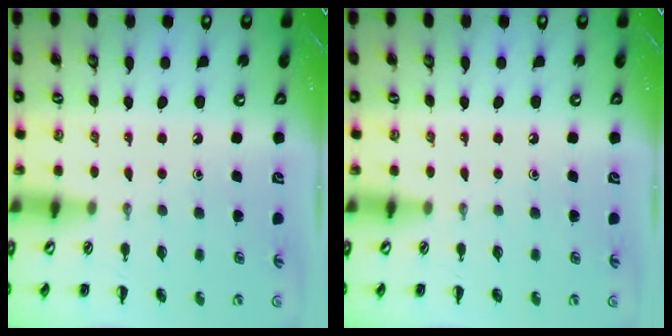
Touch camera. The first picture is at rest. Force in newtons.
{"total": 0.0}